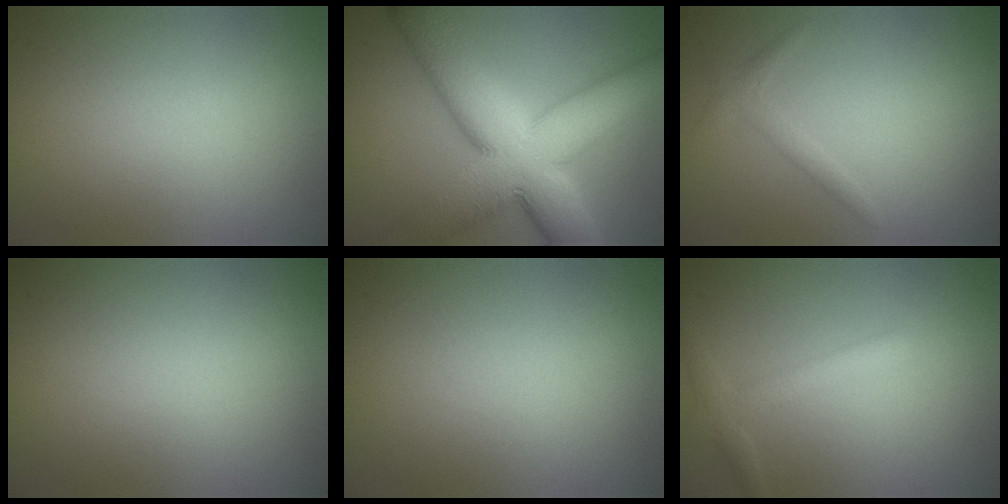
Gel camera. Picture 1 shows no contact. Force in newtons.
{"total": 14.3, "press": 14.2, "slide": 0.6}
{"total": 1.3, "press": 1.3, "slide": 0.0}
{"total": 0.0}
{"total": 0.0}
{"total": 2.2, "press": 2.2, "slide": 0.2}